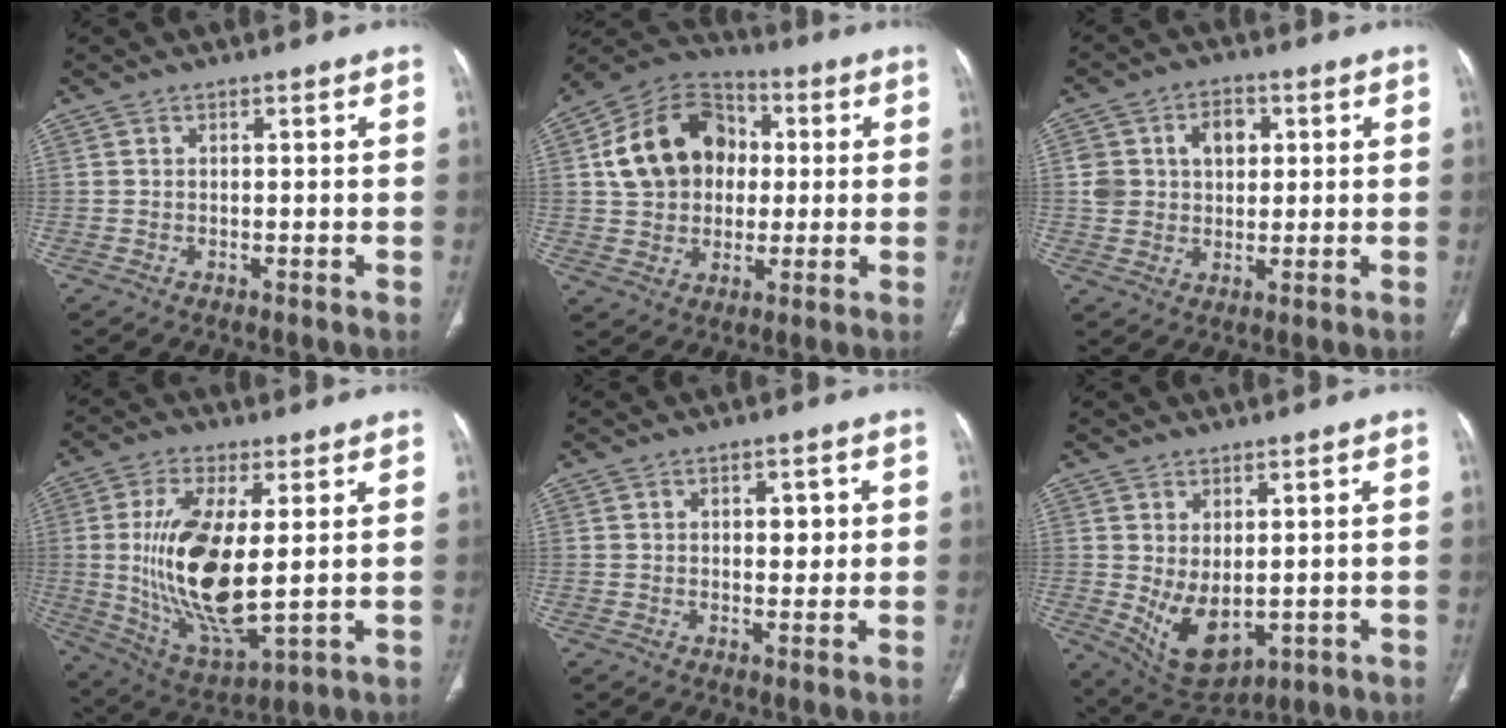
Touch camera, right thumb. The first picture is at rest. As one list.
[{"total": 16.9, "force": [2.2, 13.5, 9.9], "torque": [-0.145, 0.023, 0.034]}, {"total": 8.8, "force": [2.2, 6.8, 5.2], "torque": [-0.052, -0.001, 0.042]}, {"total": 18.4, "force": [1.2, 7.2, 16.9], "torque": [-0.330, -0.025, 0.036]}, {"total": 3.8, "force": [0.8, 2.1, 3.1], "torque": [-0.029, -0.002, 0.012]}, {"total": 9.1, "force": [-0.5, 5.0, 7.5], "torque": [-0.118, -0.013, 0.019]}]